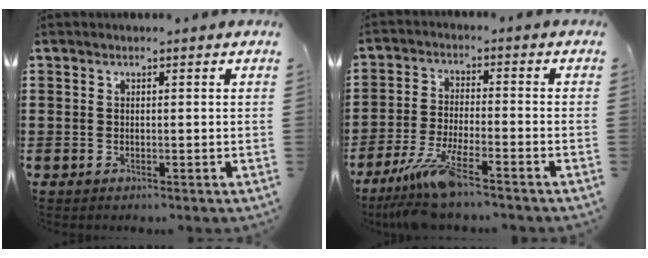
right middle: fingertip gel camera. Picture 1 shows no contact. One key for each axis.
{"total": 8.0, "fx": -6.2, "fy": 0.8, "fz": 5.0, "tx": -0.115, "ty": -0.020, "tz": -0.119}